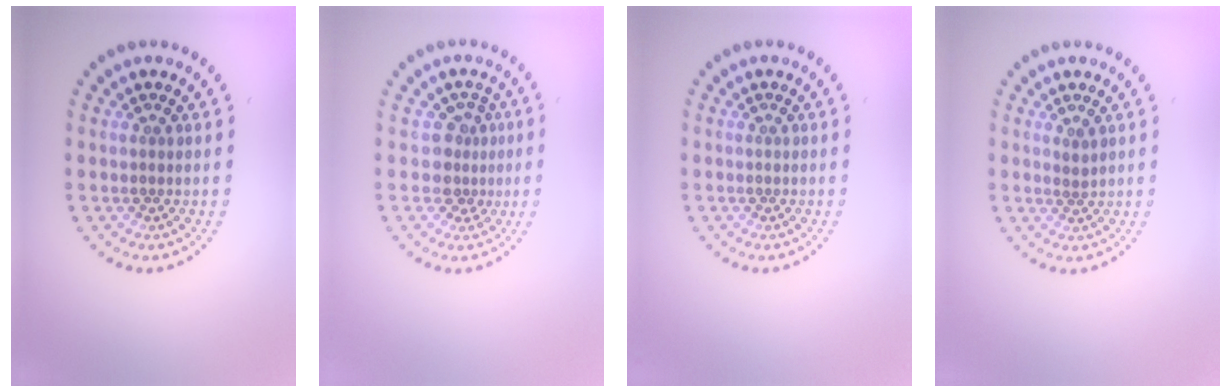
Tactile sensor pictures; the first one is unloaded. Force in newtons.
{"total": 2.4, "press": 1.9, "slide": 1.5}
{"total": 0.0}
{"total": 0.6, "press": 0.2, "slide": 0.6}